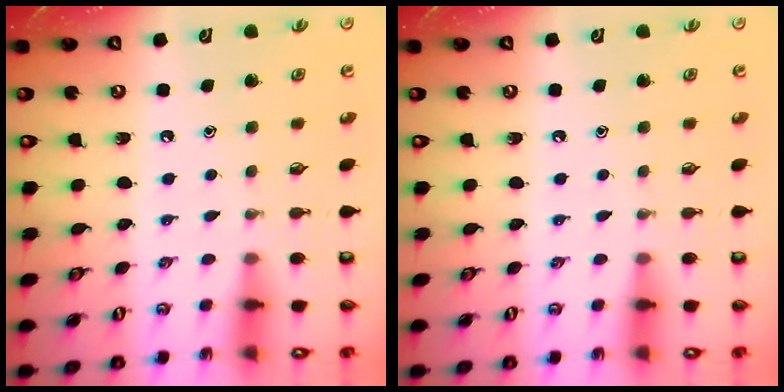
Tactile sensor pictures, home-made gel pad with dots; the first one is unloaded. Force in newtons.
{"total": 0.0}